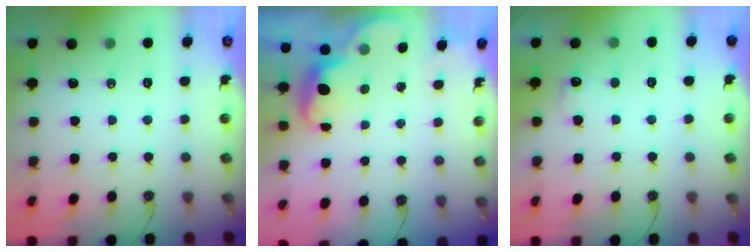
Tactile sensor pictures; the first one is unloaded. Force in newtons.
{"total": 2.5, "press": 2.4, "slide": 0.7}
{"total": 6.6, "press": 6.5, "slide": 1.2}